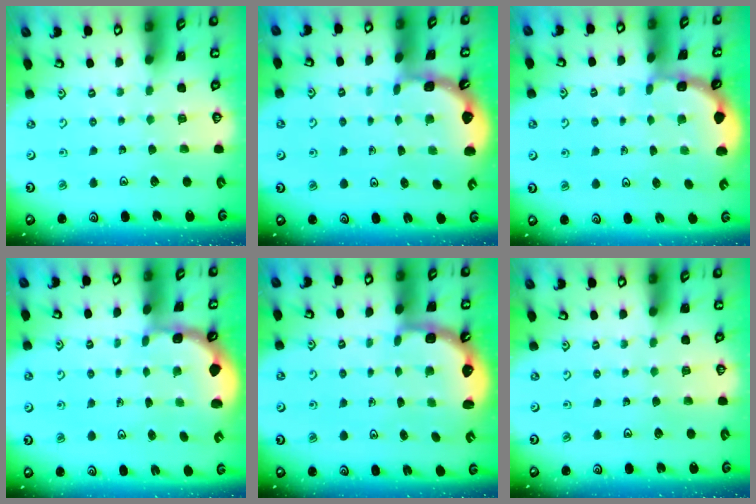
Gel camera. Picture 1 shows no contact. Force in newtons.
{"total": 1.4, "press": 1.4, "slide": 0.1}
{"total": 2.1, "press": 2.1, "slide": 0.2}
{"total": 1.6, "press": 1.5, "slide": 0.4}
{"total": 2.7, "press": 2.1, "slide": 1.7}
{"total": 0.0}